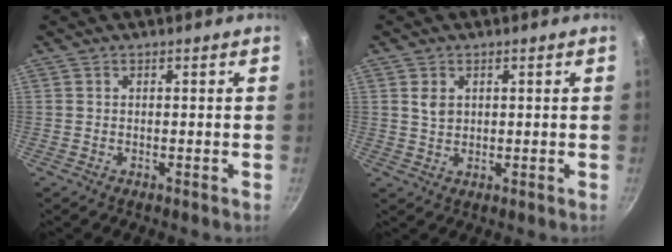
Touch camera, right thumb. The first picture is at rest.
{"total": 2.9, "force": [0.9, 2.1, 1.7], "torque": [-0.024, -0.004, 0.019]}